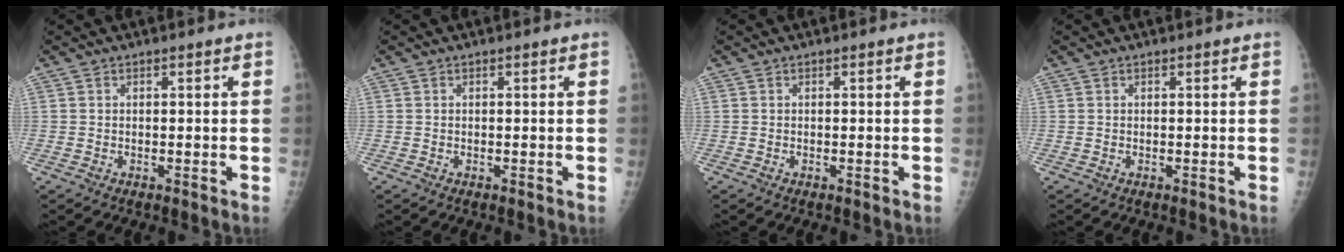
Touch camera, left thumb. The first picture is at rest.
{"total": 0.0}
{"total": 0.0}
{"total": 0.0}